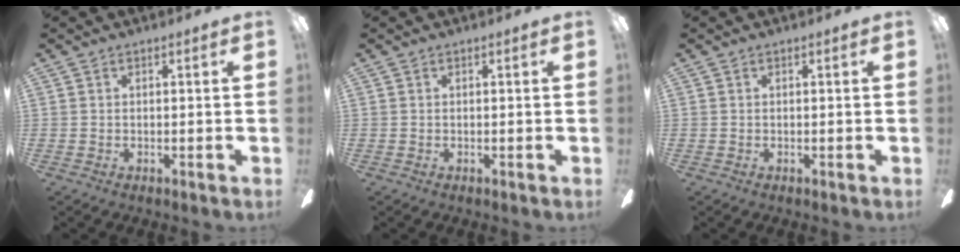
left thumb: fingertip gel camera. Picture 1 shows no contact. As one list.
[{"total": 0.0}, {"total": 0.0}]